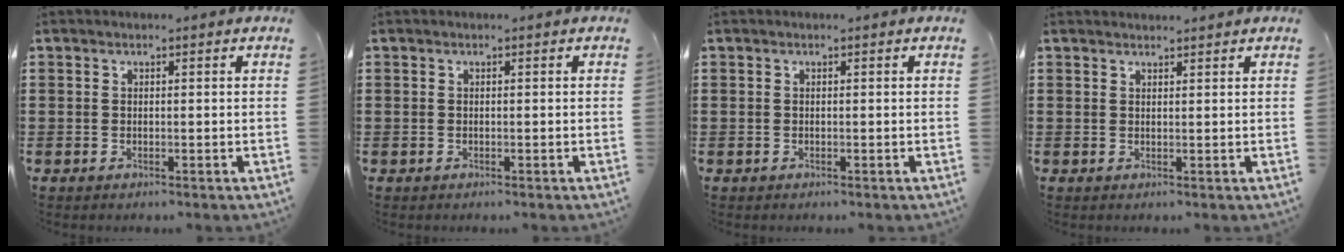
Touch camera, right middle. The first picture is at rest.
{"total": 0.0}
{"total": 0.0}
{"total": 1.2, "force": [1.2, 0.0, 0.0], "torque": [-0.002, -0.003, 0.024]}